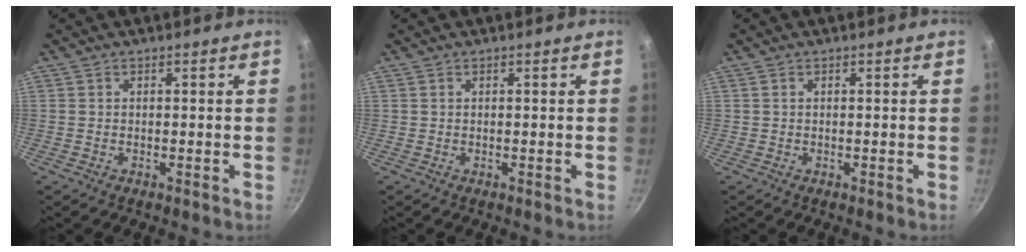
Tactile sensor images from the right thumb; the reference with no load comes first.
{"total": 0.0}
{"total": 0.0}